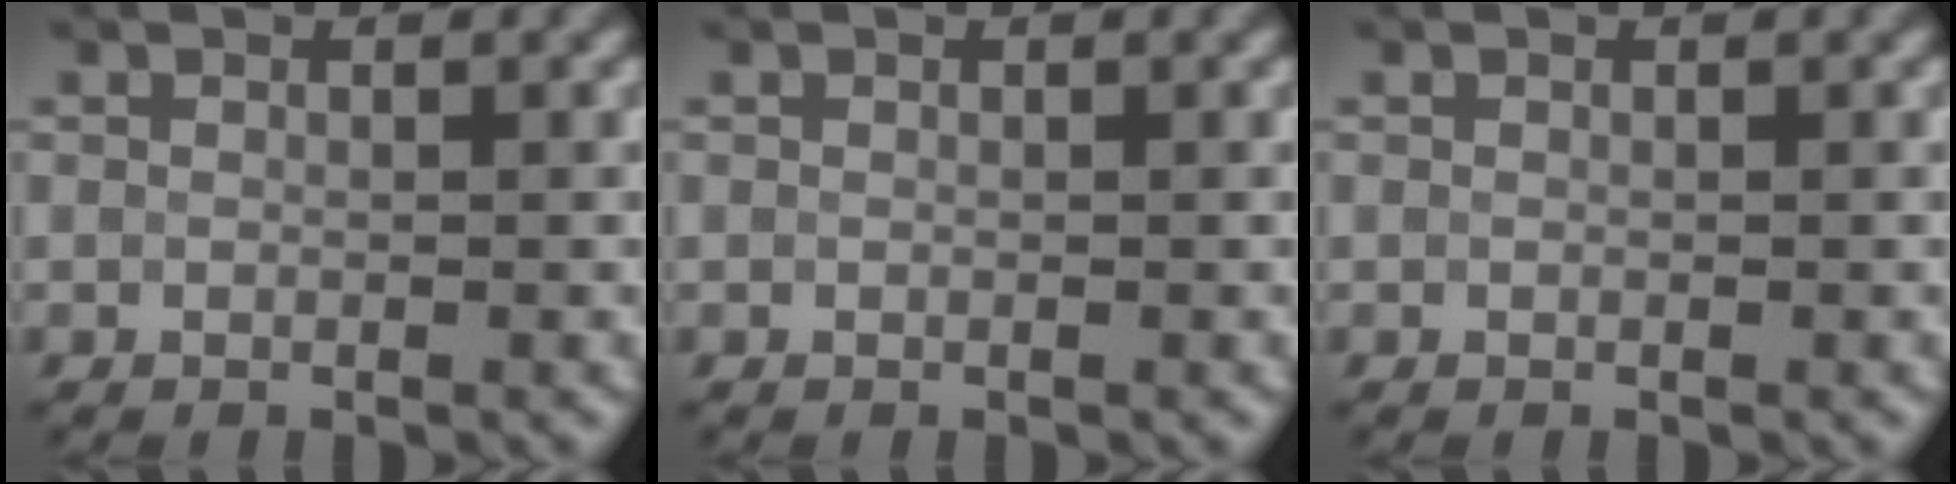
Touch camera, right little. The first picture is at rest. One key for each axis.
{"total": 0.0}
{"total": 0.0}